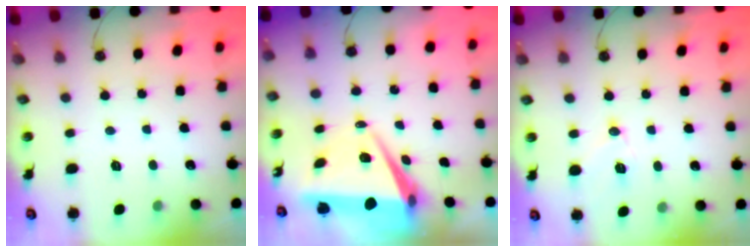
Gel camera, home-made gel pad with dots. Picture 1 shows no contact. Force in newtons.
{"total": 8.1, "press": 6.9, "slide": 4.3}
{"total": 7.6, "press": 7.5, "slide": 1.0}